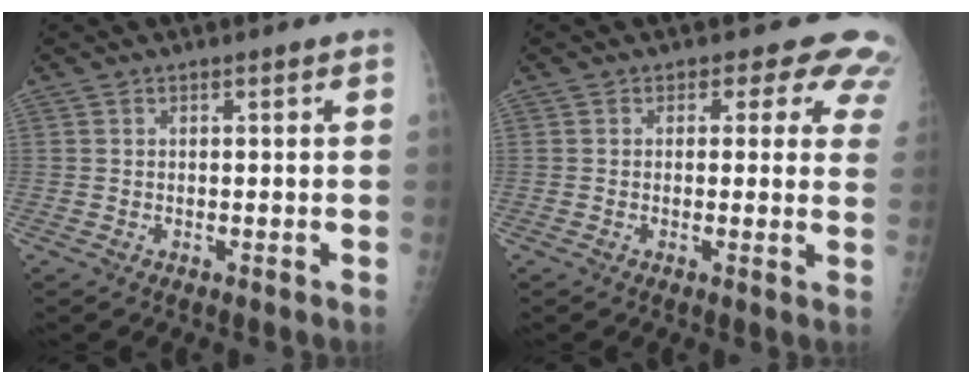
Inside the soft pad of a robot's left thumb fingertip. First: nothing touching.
{"total": 7.4, "force": [5.3, 4.4, 2.7], "torque": [0.015, -0.016, 0.033]}